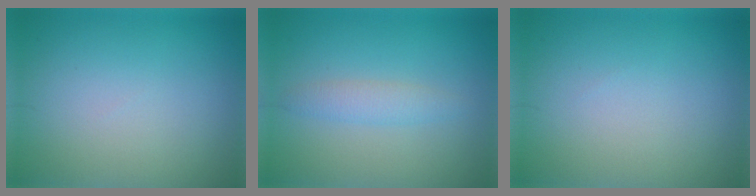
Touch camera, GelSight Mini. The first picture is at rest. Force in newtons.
{"total": 1.9, "press": 1.9, "slide": 0.1}
{"total": 0.0}